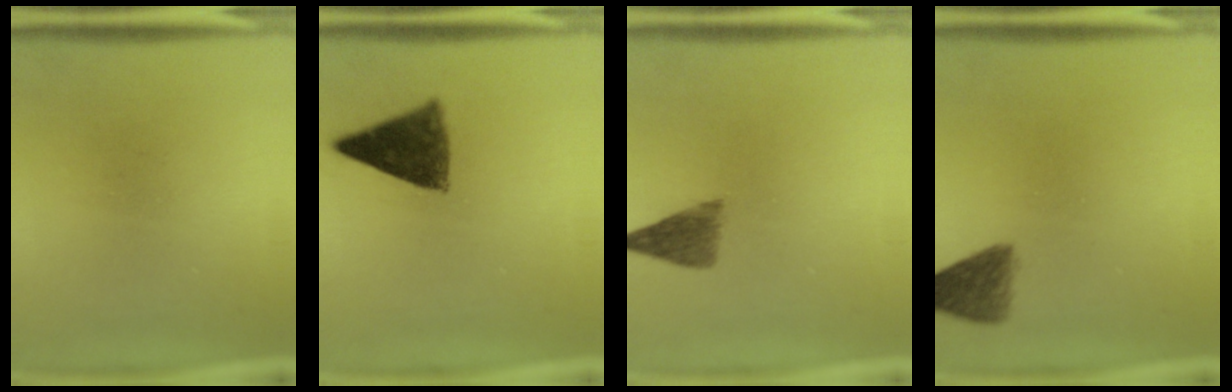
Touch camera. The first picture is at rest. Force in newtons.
{"total": 9.3}
{"total": 4.1}
{"total": 4.6}